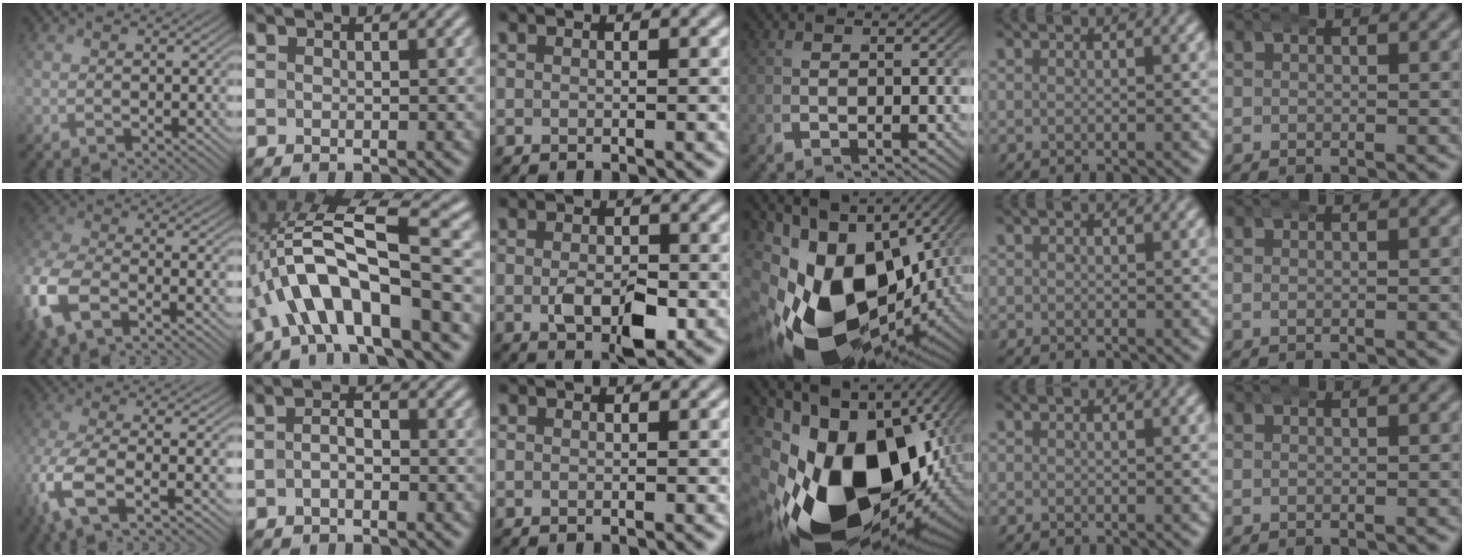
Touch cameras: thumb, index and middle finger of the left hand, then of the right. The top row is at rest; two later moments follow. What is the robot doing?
{"motion": "wrap", "object": "arm wrap"}